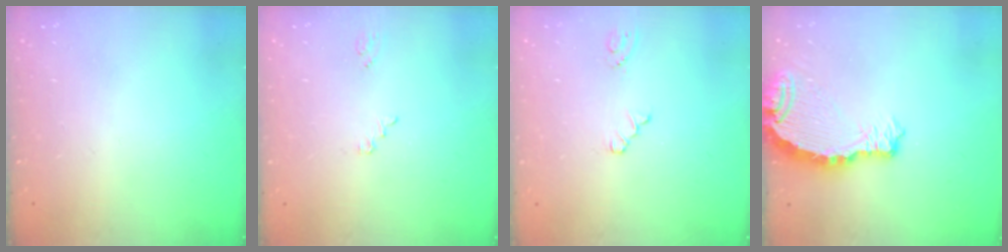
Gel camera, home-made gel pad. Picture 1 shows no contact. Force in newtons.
{"total": 1.2, "press": 1.2, "slide": 0.1}
{"total": 2.8, "press": 2.7, "slide": 0.4}
{"total": 8.4, "press": 8.4, "slide": 0.8}